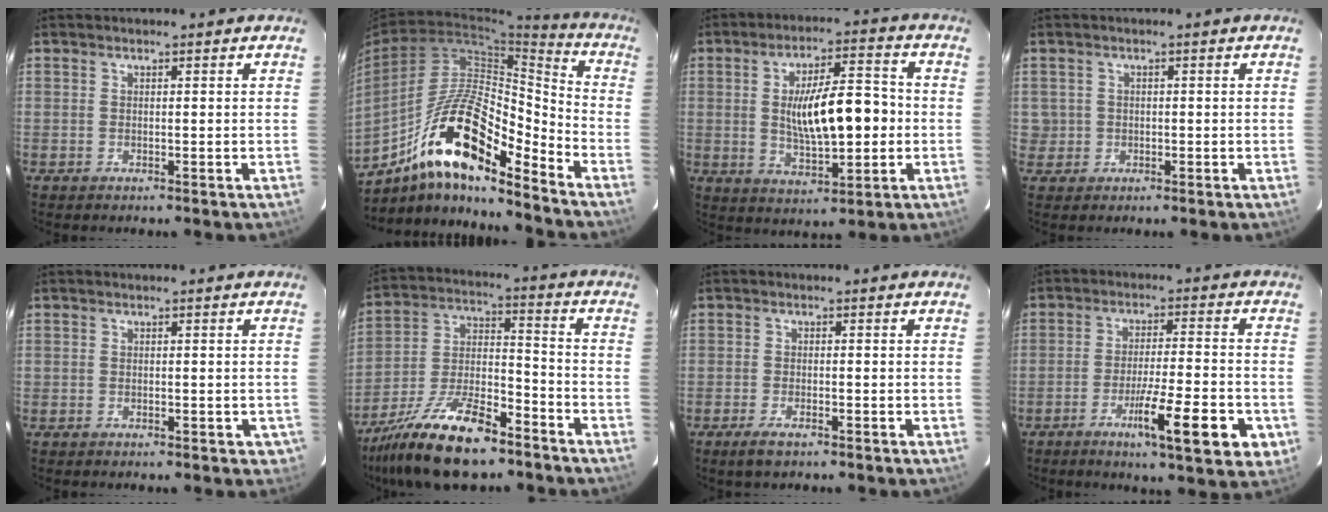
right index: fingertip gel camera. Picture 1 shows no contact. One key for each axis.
{"total": 17.7, "fx": -11.0, "fy": 4.3, "fz": 13.1, "tx": -0.239, "ty": 0.024, "tz": -0.190}
{"total": 12.5, "fx": -0.3, "fy": 3.6, "fz": 12.0, "tx": -0.208, "ty": 0.013, "tz": 0.000}
{"total": 2.2, "fx": 0.0, "fy": 2.1, "fz": -0.2, "tx": 0.011, "ty": 0.006, "tz": 0.003}
{"total": 2.0, "fx": -0.9, "fy": 1.2, "fz": 1.2, "tx": 0.000, "ty": 0.006, "tz": -0.007}
{"total": 15.9, "fx": -11.8, "fy": 3.8, "fz": 9.9, "tx": -0.198, "ty": -0.006, "tz": -0.214}
{"total": 2.8, "fx": -1.8, "fy": 0.7, "fz": 1.9, "tx": -0.042, "ty": -0.004, "tz": -0.031}
{"total": 12.0, "fx": -5.1, "fy": 1.1, "fz": 10.9, "tx": -0.161, "ty": -0.014, "tz": -0.072}